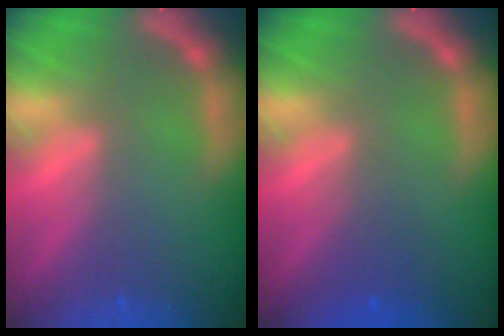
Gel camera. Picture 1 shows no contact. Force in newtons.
{"total": 2.0}